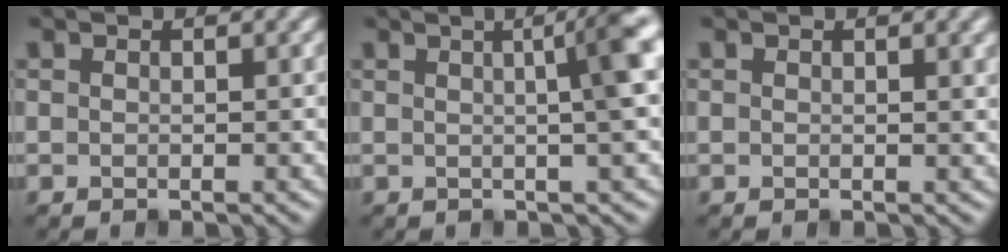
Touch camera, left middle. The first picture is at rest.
{"total": 7.3, "force": [1.9, 2.0, 6.8], "torque": [-0.039, 0.031, 0.003]}
{"total": 2.5, "force": [1.4, 0.7, 1.9], "torque": [-0.018, 0.008, 0.020]}